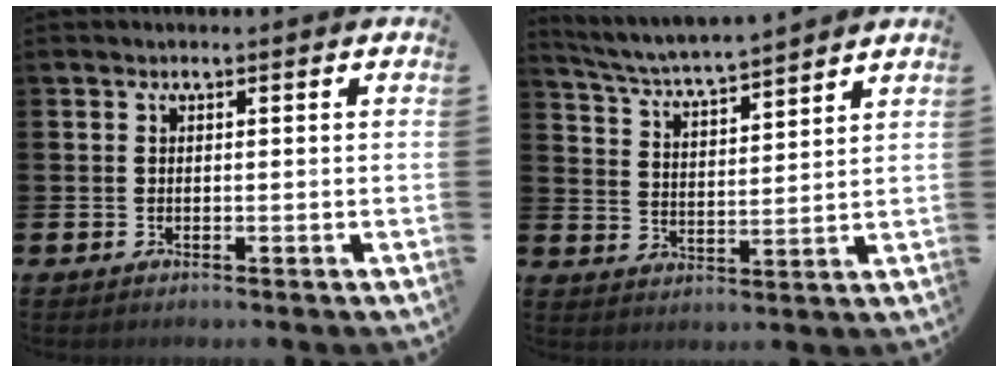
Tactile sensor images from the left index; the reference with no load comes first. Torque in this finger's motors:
{"motor_torque": [-0.05, -0.71, 0.25, 0.21]}